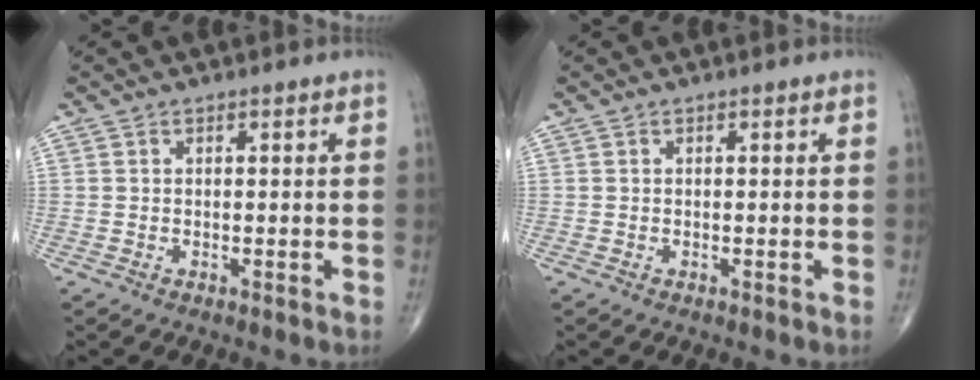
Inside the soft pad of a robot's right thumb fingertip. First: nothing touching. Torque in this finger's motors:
{"motor_torque": [-0.35, 0.07, -0.05, 0.05, 0.00]}